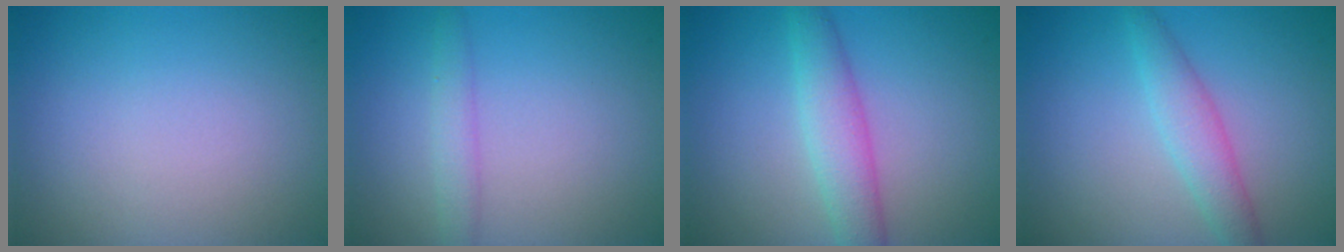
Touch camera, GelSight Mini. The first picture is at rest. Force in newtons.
{"total": 1.8, "press": 1.8, "slide": 0.1}
{"total": 3.6, "press": 3.6, "slide": 0.2}
{"total": 2.7, "press": 2.7, "slide": 0.1}